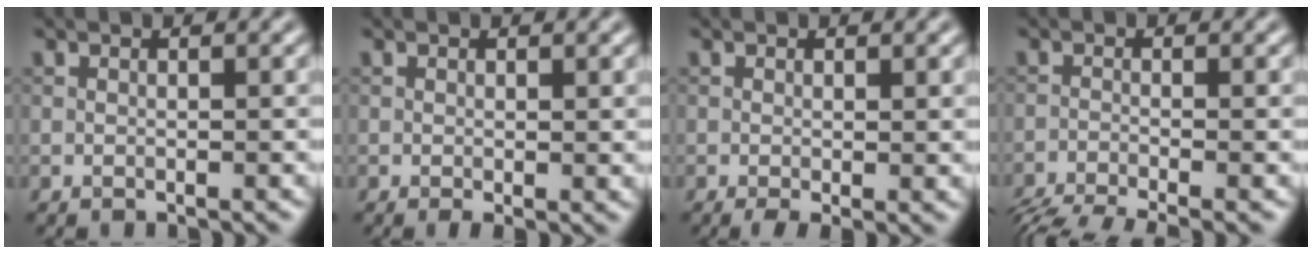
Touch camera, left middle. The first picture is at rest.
{"total": 1.0, "force": [0.0, 0.3, 1.0], "torque": [-0.012, -0.004, -0.001]}
{"total": 1.7, "force": [-0.3, 0.5, 1.6], "torque": [-0.026, -0.010, -0.006]}
{"total": 5.7, "force": [-4.7, 1.3, 3.0], "torque": [-0.048, -0.028, -0.079]}